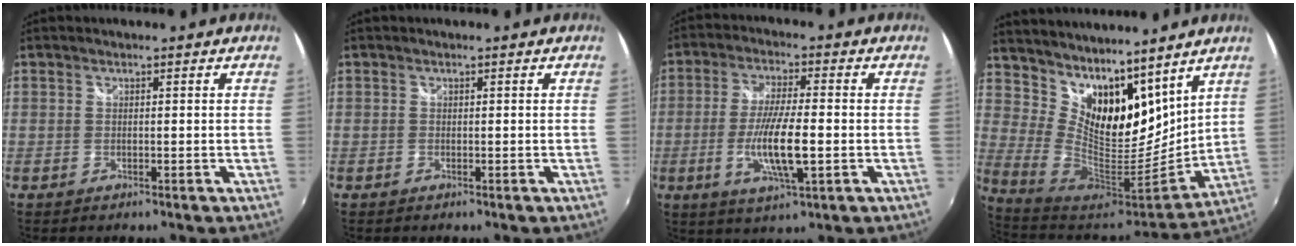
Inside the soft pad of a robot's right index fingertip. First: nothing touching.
{"total": 0.0}
{"total": 10.3, "force": [-2.4, 1.8, 9.9], "torque": [-0.190, -0.013, -0.044]}
{"total": 18.6, "force": [13.6, 9.2, 8.8], "torque": [-0.179, -0.004, 0.261]}